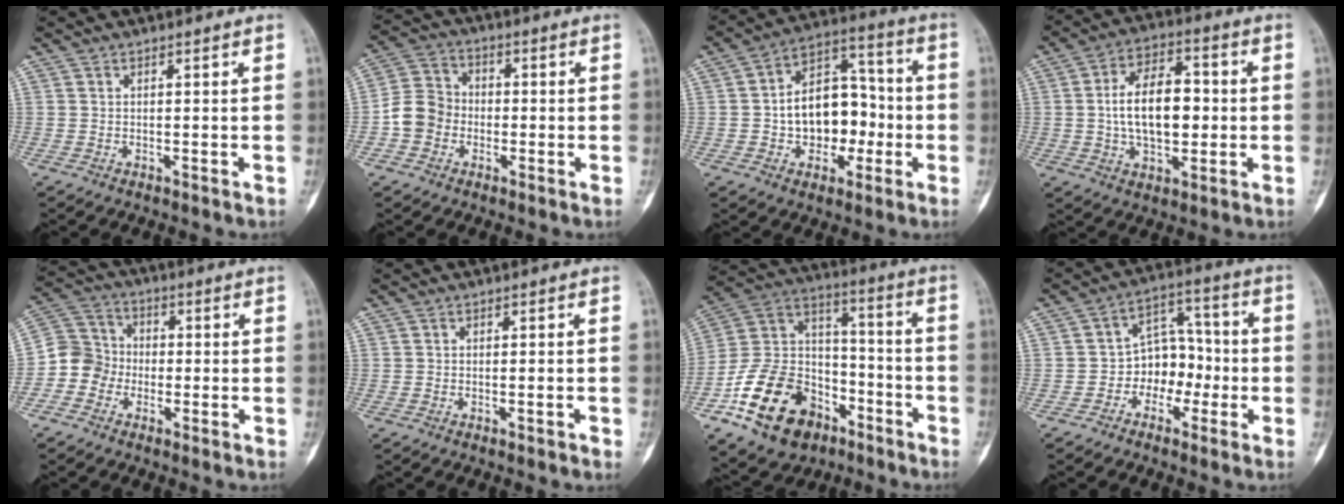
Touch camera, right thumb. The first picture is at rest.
{"total": 7.8, "force": [-2.0, 6.8, 3.2], "torque": [-0.042, 0.029, -0.049]}
{"total": 14.9, "force": [-2.1, 10.4, 10.5], "torque": [-0.110, 0.046, -0.034]}
{"total": 14.0, "force": [0.0, 8.1, 11.5], "torque": [-0.170, 0.020, -0.001]}
{"total": 7.6, "force": [-2.7, 6.9, 1.8], "torque": [-0.009, 0.036, -0.063]}
{"total": 1.0, "force": [-0.4, 0.1, 0.9], "torque": [-0.013, -0.001, -0.004]}
{"total": 21.6, "force": [-11.4, 14.1, 11.6], "torque": [-0.191, 0.084, -0.197]}
{"total": 9.0, "force": [-2.6, 7.0, 5.1], "torque": [-0.029, 0.047, -0.055]}